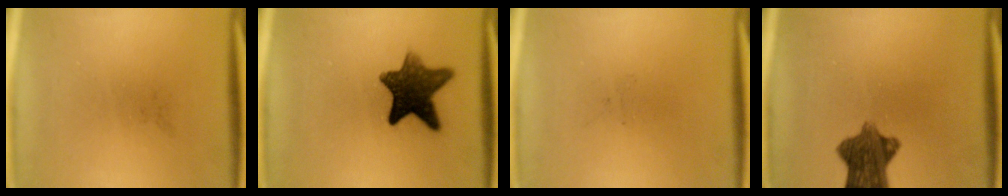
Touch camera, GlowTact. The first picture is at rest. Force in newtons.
{"total": 10.3}
{"total": 0.0}
{"total": 8.7}